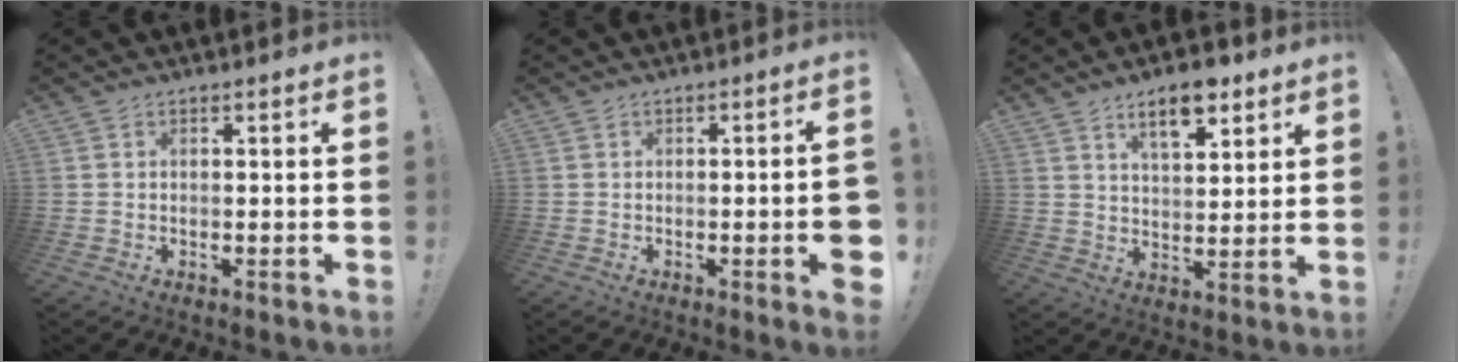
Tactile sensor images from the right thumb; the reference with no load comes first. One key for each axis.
{"total": 5.7, "fx": -1.5, "fy": 0.3, "fz": 5.5, "tx": -0.078, "ty": -0.003, "tz": -0.019}
{"total": 9.7, "fx": 6.3, "fy": 4.0, "fz": 6.1, "tx": -0.077, "ty": -0.033, "tz": 0.109}